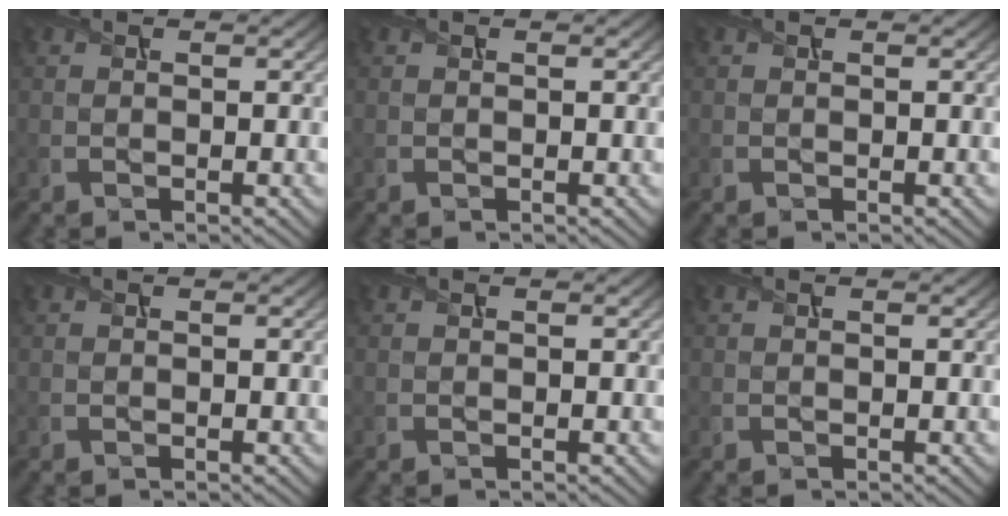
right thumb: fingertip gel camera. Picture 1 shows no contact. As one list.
[{"total": 0.0}, {"total": 0.0}, {"total": 0.0}, {"total": 0.0}, {"total": 0.0}]